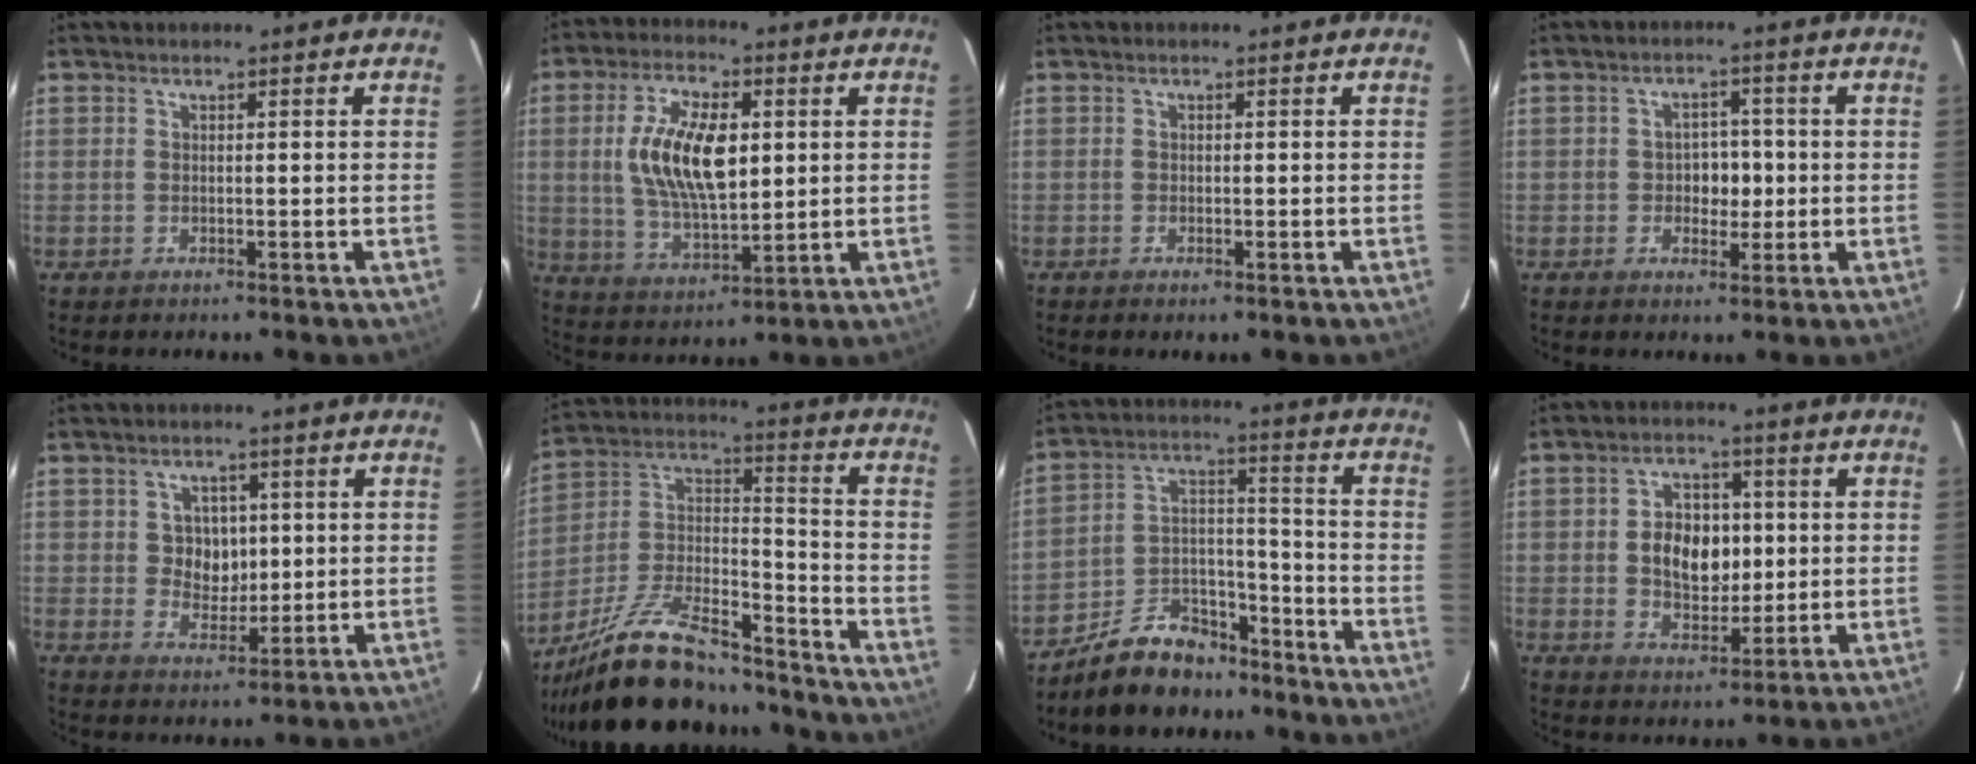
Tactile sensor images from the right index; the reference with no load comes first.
{"total": 14.2, "force": [2.2, 6.6, 12.4], "torque": [-0.235, 0.004, 0.048]}
{"total": 0.8, "force": [-0.5, 0.2, 0.6], "torque": [-0.011, -0.002, -0.009]}
{"total": 4.1, "force": [-0.5, 3.4, 2.3], "torque": [-0.035, 0.010, -0.007]}
{"total": 5.5, "force": [0.9, 4.9, 2.4], "torque": [-0.040, 0.008, 0.022]}
{"total": 24.1, "force": [-19.1, 7.6, 12.6], "torque": [-0.243, 0.008, -0.308]}
{"total": 12.6, "force": [-9.7, 6.6, 4.7], "torque": [-0.093, 0.051, -0.152]}
{"total": 9.6, "force": [0.6, 6.8, 6.7], "torque": [-0.121, 0.013, 0.018]}